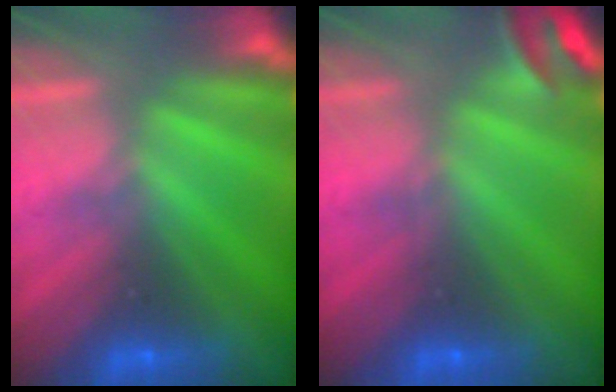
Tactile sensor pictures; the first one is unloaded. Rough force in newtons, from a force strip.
{"total": 2.8}